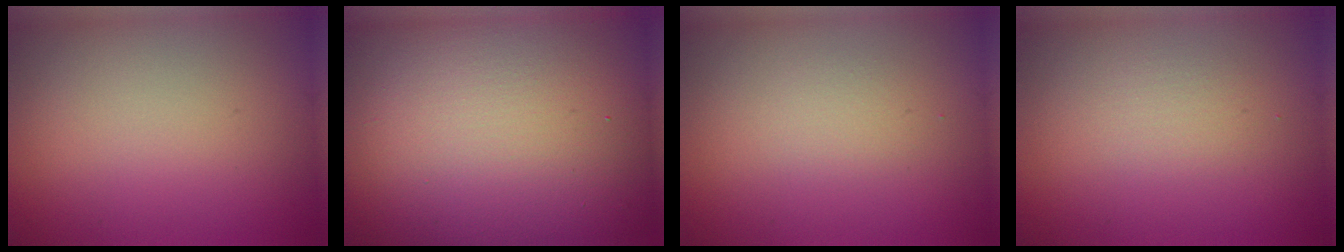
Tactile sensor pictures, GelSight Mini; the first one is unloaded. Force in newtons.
{"total": 22.3, "press": 22.3, "slide": 1.1}
{"total": 1.1, "press": 1.1, "slide": 0.1}
{"total": 1.2, "press": 1.2, "slide": 0.1}